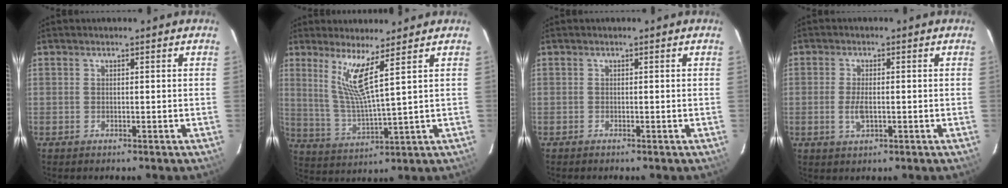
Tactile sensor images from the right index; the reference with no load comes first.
{"total": 7.9, "force": [4.7, -0.8, 6.4], "torque": [-0.121, -0.010, 0.098]}
{"total": 0.0}
{"total": 3.7, "force": [-0.8, 1.5, 3.2], "torque": [-0.065, -0.004, -0.014]}